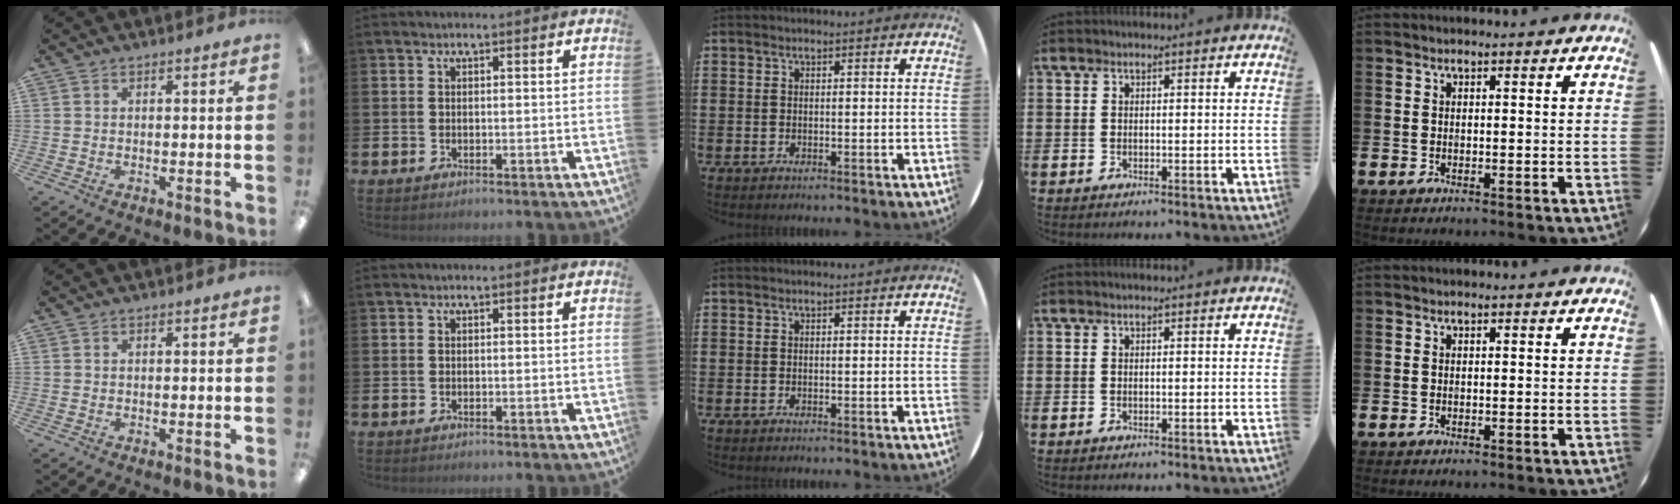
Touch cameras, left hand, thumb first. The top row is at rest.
{}